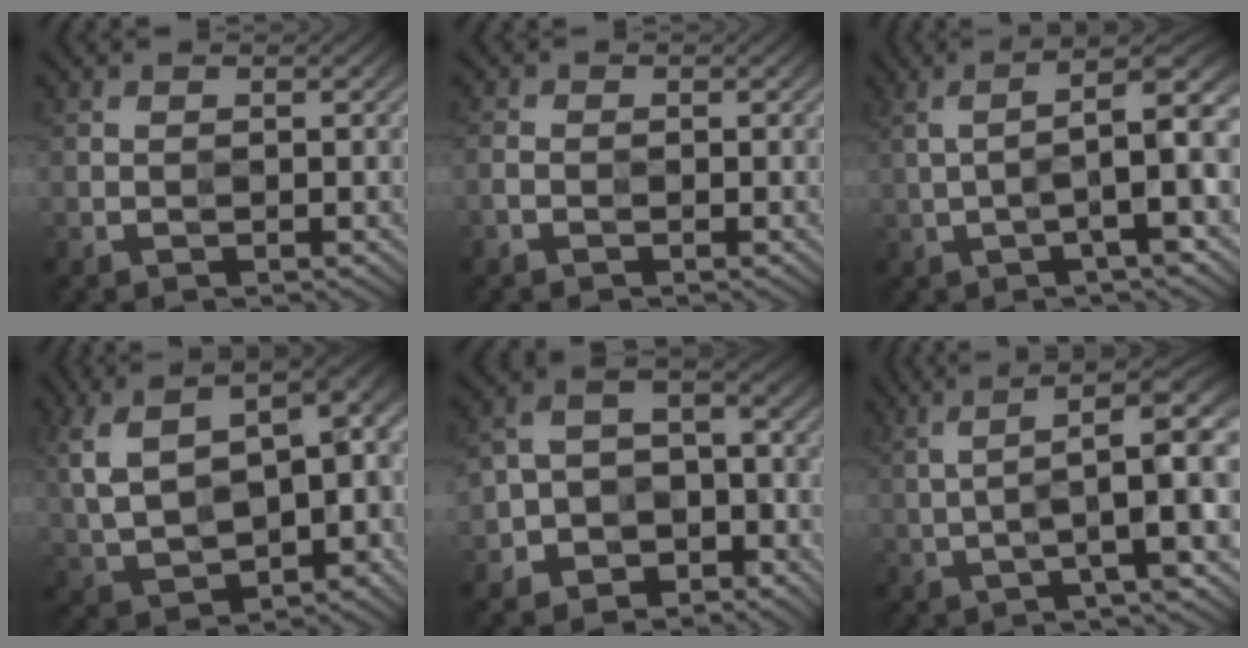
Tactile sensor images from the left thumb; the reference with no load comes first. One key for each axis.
{"total": 1.1, "fx": -0.7, "fy": 0.6, "fz": 0.6, "tx": -0.015, "ty": 0.000, "tz": -0.018}
{"total": 9.0, "fx": 0.7, "fy": 1.6, "fz": 8.8, "tx": -0.143, "ty": 0.029, "tz": 0.006}
{"total": 16.3, "fx": 2.2, "fy": 9.7, "fz": 13.0, "tx": -0.246, "ty": -0.009, "tz": 0.071}
{"total": 9.1, "fx": -4.9, "fy": 6.6, "fz": 3.9, "tx": -0.074, "ty": -0.018, "tz": -0.101}
{"total": 11.1, "fx": 1.8, "fy": 2.0, "fz": 10.7, "tx": -0.164, "ty": 0.018, "tz": 0.040}